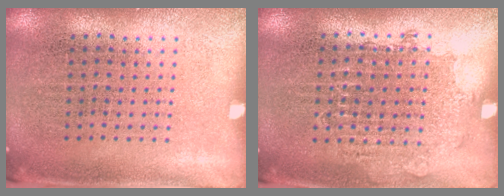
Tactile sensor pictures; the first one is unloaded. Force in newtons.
{"total": 0.7, "press": 0.7, "slide": 0.2}